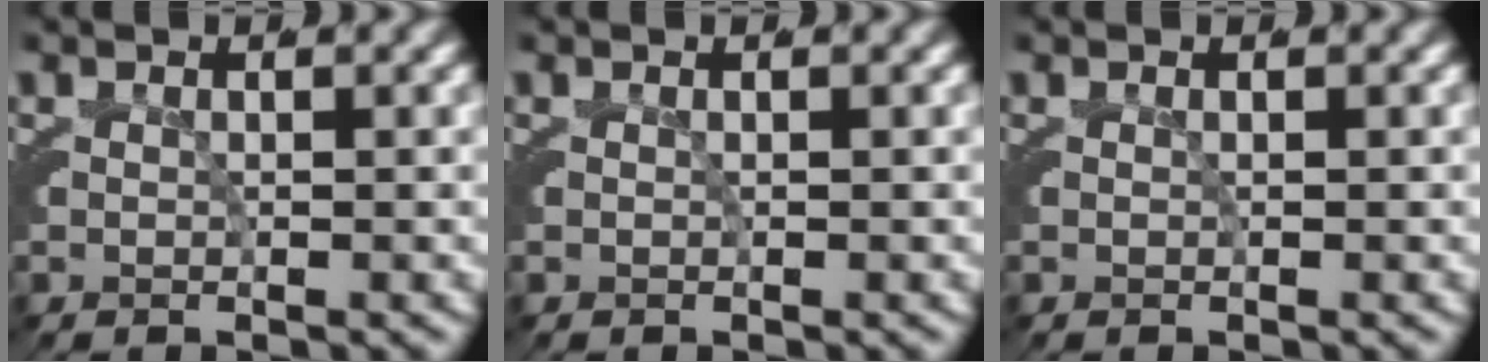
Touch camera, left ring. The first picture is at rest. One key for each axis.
{"total": 0.0}
{"total": 0.0}